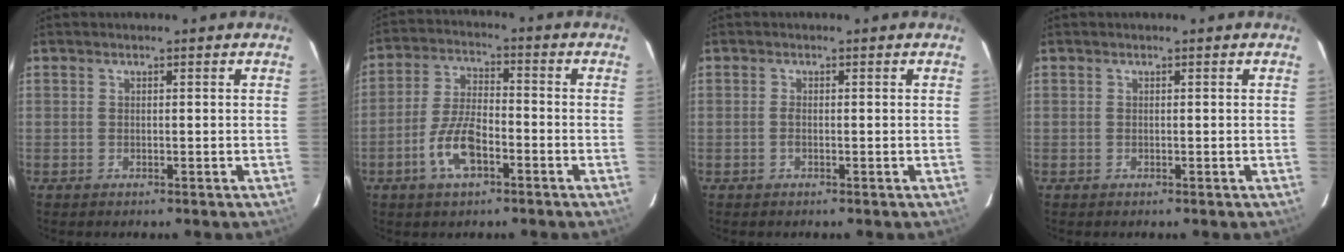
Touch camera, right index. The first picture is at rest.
{"total": 8.9, "force": [-4.2, 3.6, 6.9], "torque": [-0.147, 0.004, -0.075]}
{"total": 0.9, "force": [-0.3, 0.3, 0.7], "torque": [-0.017, 0.000, -0.006]}
{"total": 0.0}